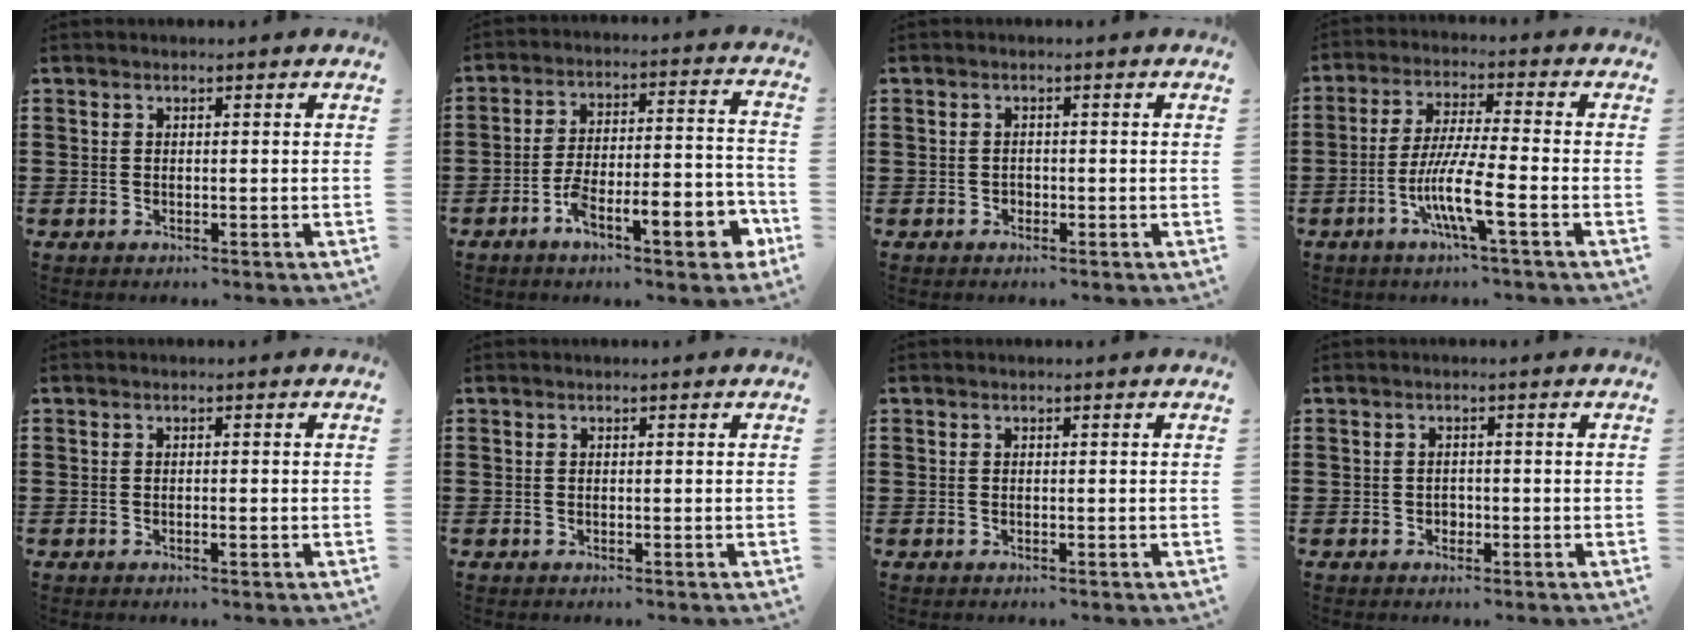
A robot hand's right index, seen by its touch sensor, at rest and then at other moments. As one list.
[{"total": 10.2, "force": [-5.9, 2.8, 7.8], "torque": [-0.139, 0.009, -0.107]}, {"total": 0.8, "force": [-0.4, 0.7, 0.2], "torque": [-0.008, 0.001, -0.010]}, {"total": 9.1, "force": [-3.7, 0.8, 8.3], "torque": [-0.170, -0.013, -0.074]}, {"total": 0.6, "force": [-0.3, 0.0, 0.5], "torque": [-0.009, -0.004, -0.004]}, {"total": 0.0}, {"total": 0.0}, {"total": 1.1, "force": [-0.5, 0.9, 0.4], "torque": [-0.011, 0.000, -0.010]}]